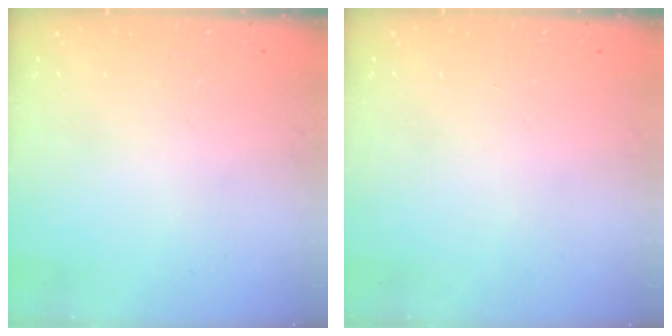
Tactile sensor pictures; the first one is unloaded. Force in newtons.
{"total": 0.0}